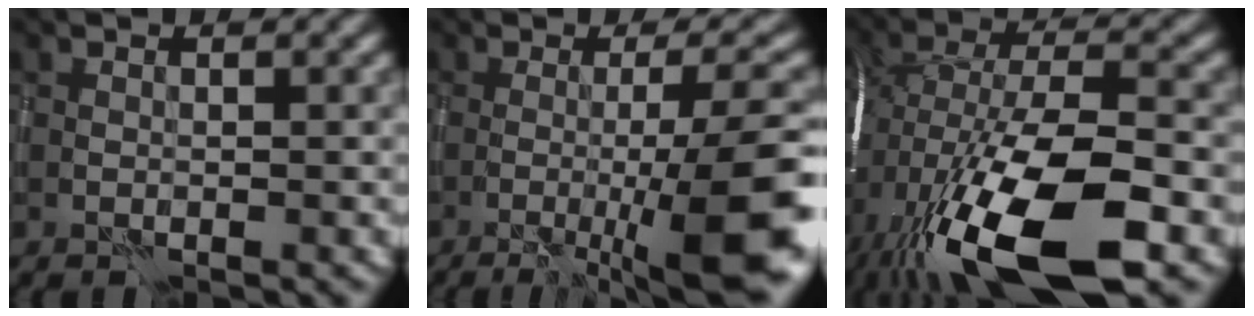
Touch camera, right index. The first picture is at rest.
{"total": 11.2, "force": [-2.6, 2.3, 10.7], "torque": [-0.128, -0.005, -0.033]}
{"total": 16.9, "force": [-7.6, 6.5, 13.6], "torque": [-0.262, -0.019, -0.138]}